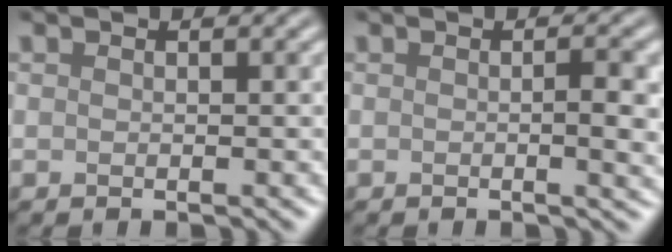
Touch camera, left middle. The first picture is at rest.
{"total": 2.7, "force": [0.0, 0.5, 2.6], "torque": [-0.037, -0.001, -0.002]}